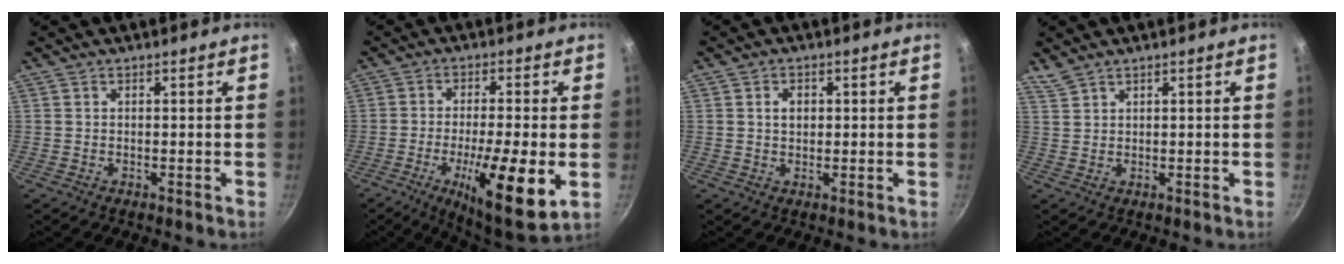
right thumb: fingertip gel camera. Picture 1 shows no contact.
{"total": 15.8, "force": [-4.3, 3.7, 14.8], "torque": [-0.233, 0.003, -0.067]}
{"total": 2.5, "force": [0.5, 1.9, 1.6], "torque": [-0.015, 0.002, 0.008]}
{"total": 2.2, "force": [1.9, 0.5, 0.7], "torque": [-0.017, -0.001, 0.047]}